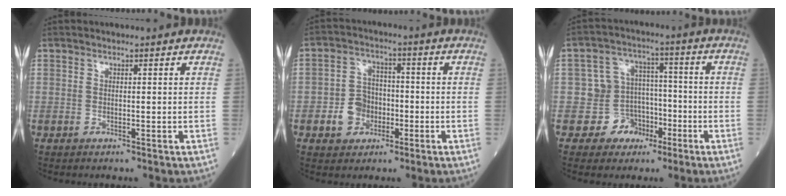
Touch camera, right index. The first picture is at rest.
{"total": 5.8, "force": [-2.0, 4.8, 2.6], "torque": [-0.052, 0.015, -0.034]}
{"total": 7.0, "force": [-3.0, 6.4, 0.1], "torque": [0.020, 0.031, -0.042]}